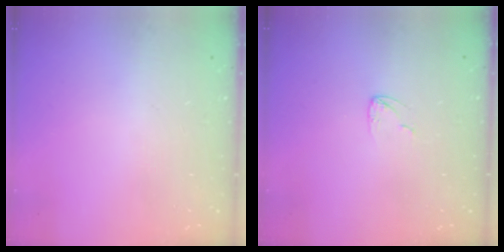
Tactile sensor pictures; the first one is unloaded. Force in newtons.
{"total": 2.9, "press": 2.9, "slide": 0.3}